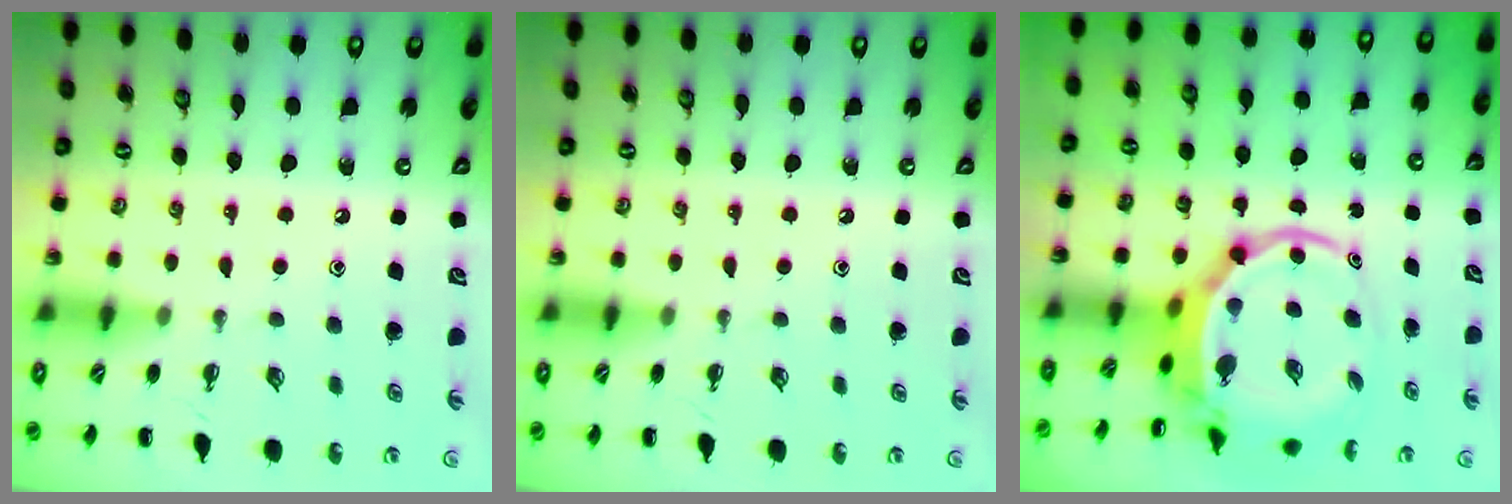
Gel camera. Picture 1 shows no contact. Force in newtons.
{"total": 0.0}
{"total": 7.2, "press": 6.9, "slide": 1.7}